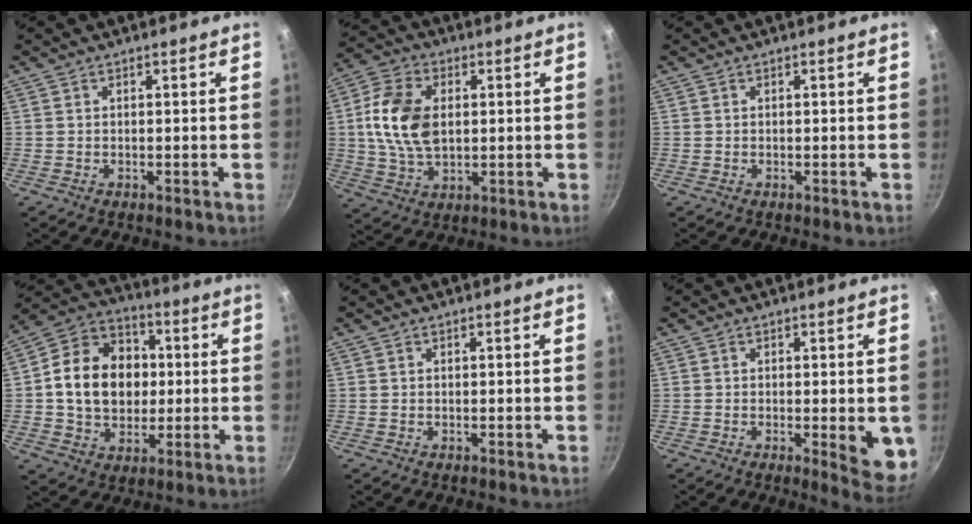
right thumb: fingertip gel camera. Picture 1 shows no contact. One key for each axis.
{"total": 13.1, "fx": 1.4, "fy": 8.5, "fz": 9.9, "tx": -0.177, "ty": 0.004, "tz": 0.021}
{"total": 0.0}
{"total": 17.4, "fx": 1.0, "fy": 13.8, "fz": 10.6, "tx": -0.148, "ty": 0.024, "tz": 0.009}
{"total": 0.0}
{"total": 7.4, "fx": -1.0, "fy": 2.1, "fz": 7.0, "tx": -0.070, "ty": -0.008, "tz": -0.009}